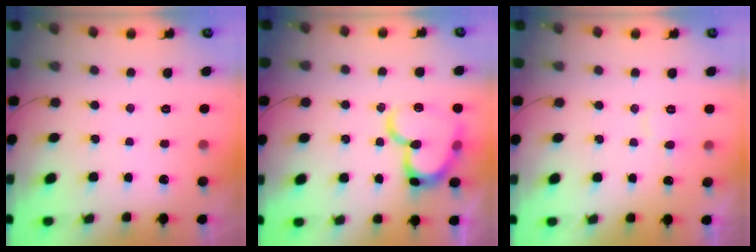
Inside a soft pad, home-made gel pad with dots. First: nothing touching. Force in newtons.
{"total": 17.9, "press": 17.8, "slide": 1.9}
{"total": 5.9, "press": 5.9, "slide": 0.7}